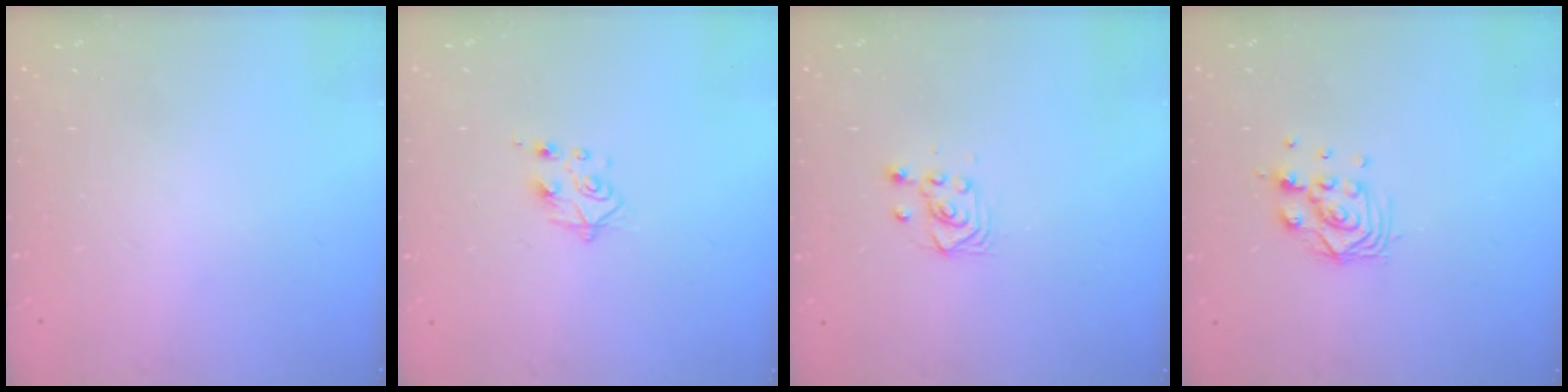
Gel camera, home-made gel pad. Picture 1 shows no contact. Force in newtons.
{"total": 7.6, "press": 7.5, "slide": 0.7}
{"total": 3.2, "press": 3.1, "slide": 0.7}
{"total": 7.8, "press": 7.8, "slide": 0.6}